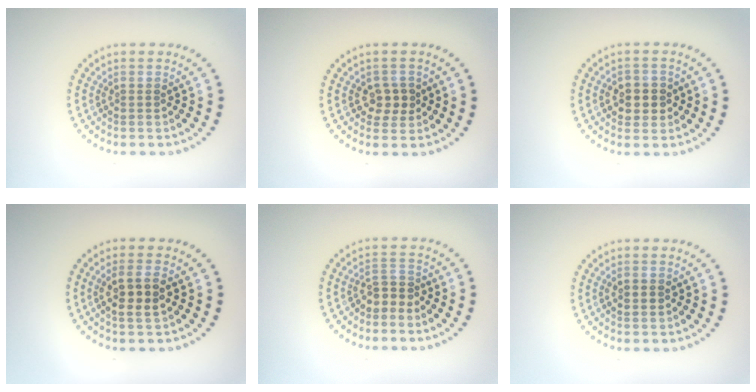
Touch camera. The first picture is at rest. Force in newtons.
{"total": 2.2, "press": 2.2, "slide": 0.5}
{"total": 2.9, "press": 2.8, "slide": 0.6}
{"total": 2.9, "press": 2.7, "slide": 0.9}
{"total": 1.8, "press": 1.5, "slide": 1.0}
{"total": 1.8, "press": 1.8, "slide": 0.2}